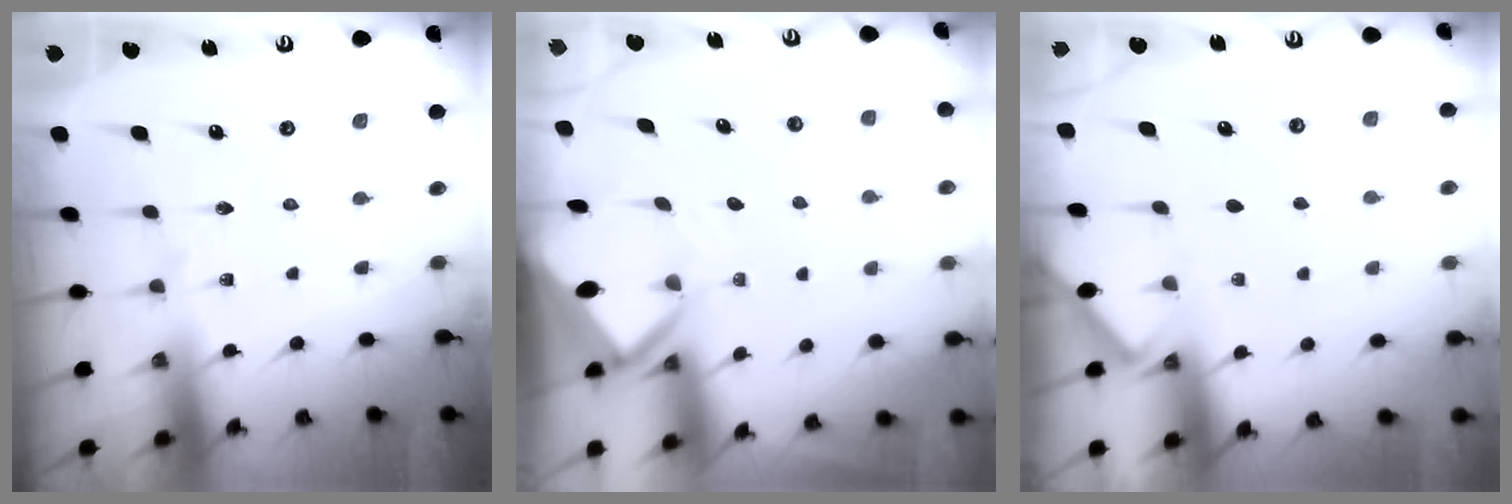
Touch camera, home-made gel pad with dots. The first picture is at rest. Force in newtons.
{"total": 3.7, "press": 3.7, "slide": 0.2}
{"total": 2.8, "press": 2.7, "slide": 0.4}